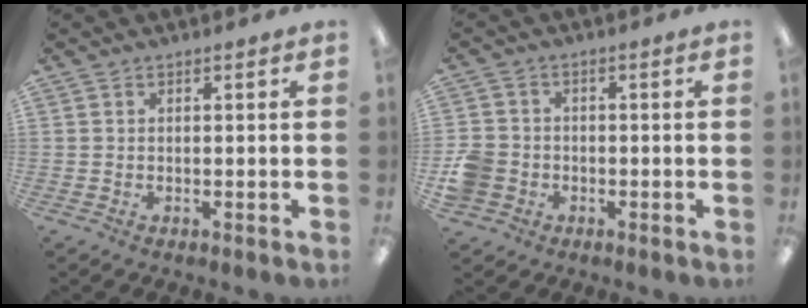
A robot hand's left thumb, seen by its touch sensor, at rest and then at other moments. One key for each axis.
{"total": 5.7, "fx": -1.8, "fy": 5.0, "fz": 2.1, "tx": -0.055, "ty": 0.012, "tz": -0.032}